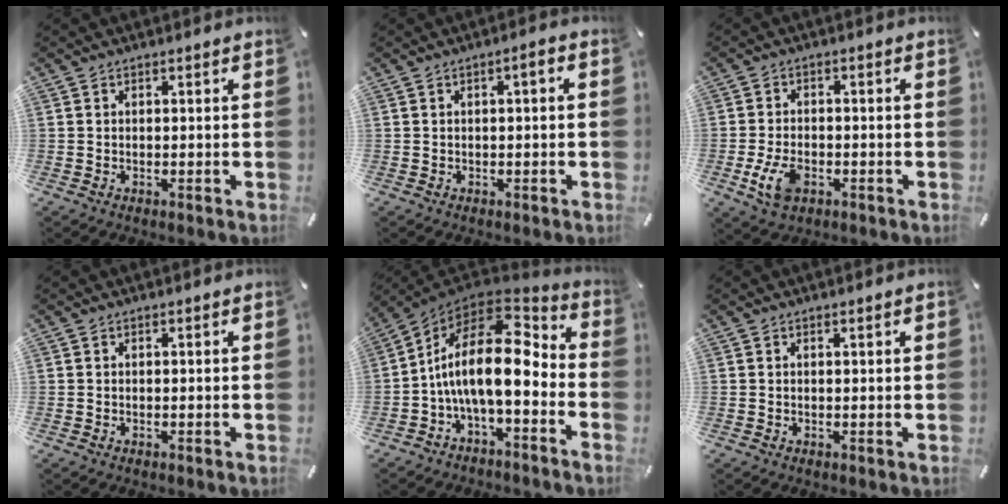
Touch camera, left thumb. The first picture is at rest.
{"total": 2.1, "force": [-0.5, 0.6, 1.9], "torque": [-0.034, 0.006, -0.010]}
{"total": 6.7, "force": [-2.6, 4.1, 4.6], "torque": [-0.111, 0.002, -0.051]}
{"total": 0.0}
{"total": 18.2, "force": [0.1, 8.3, 16.2], "torque": [-0.311, -0.017, -0.001]}
{"total": 0.6, "force": [0.3, 0.0, 0.5], "torque": [-0.009, 0.000, 0.004]}